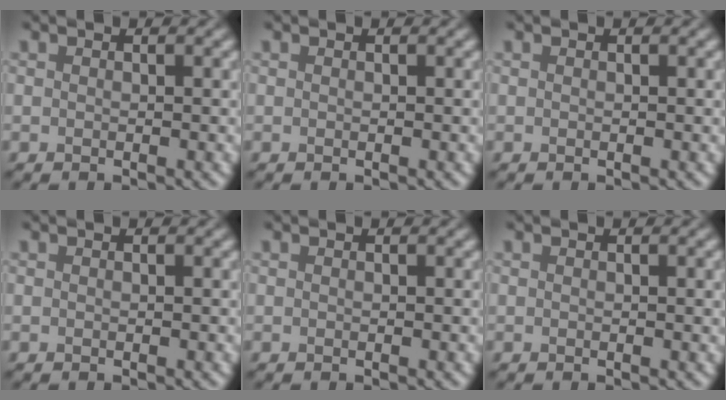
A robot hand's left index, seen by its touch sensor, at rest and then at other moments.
{"total": 0.0}
{"total": 0.0}
{"total": 0.0}
{"total": 0.0}
{"total": 0.6, "force": [0.1, 0.1, 0.6], "torque": [-0.007, 0.002, 0.001]}